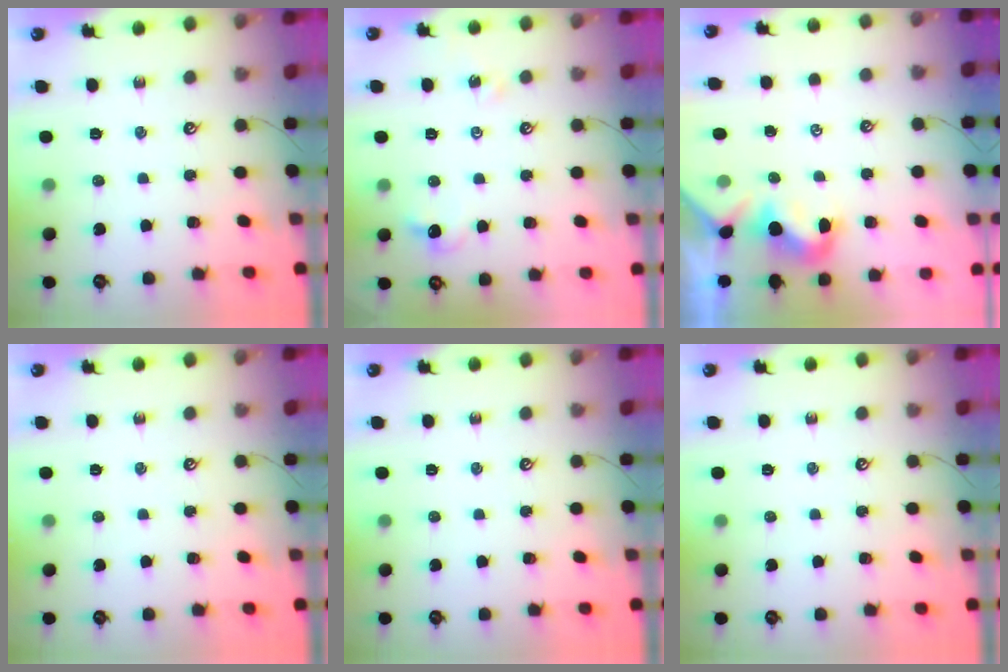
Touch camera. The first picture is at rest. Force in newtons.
{"total": 5.4, "press": 5.4, "slide": 0.8}
{"total": 1.1, "press": 0.9, "slide": 0.6}
{"total": 0.0}
{"total": 0.0}
{"total": 0.0}